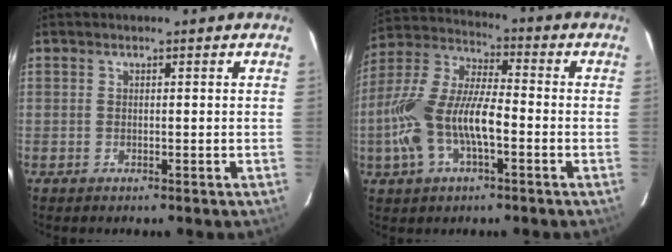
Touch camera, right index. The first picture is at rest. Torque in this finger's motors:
{"motor_torque": [0.64, -0.31, 0.86, 0.21]}